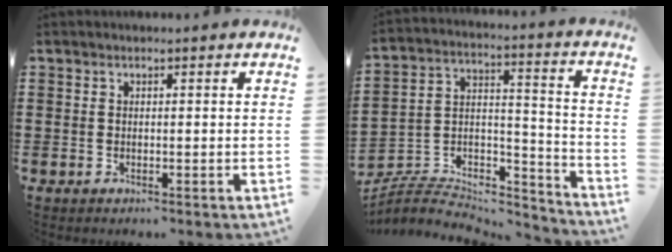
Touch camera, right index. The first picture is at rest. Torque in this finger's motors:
{"motor_torque": [-2.14, 0.00, -1.05, -0.21]}